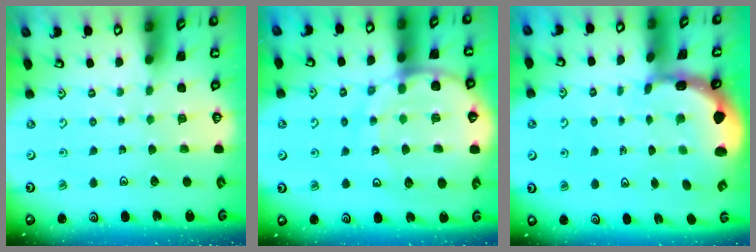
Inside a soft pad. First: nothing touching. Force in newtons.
{"total": 15.9, "press": 15.8, "slide": 1.9}
{"total": 2.2, "press": 2.0, "slide": 0.9}